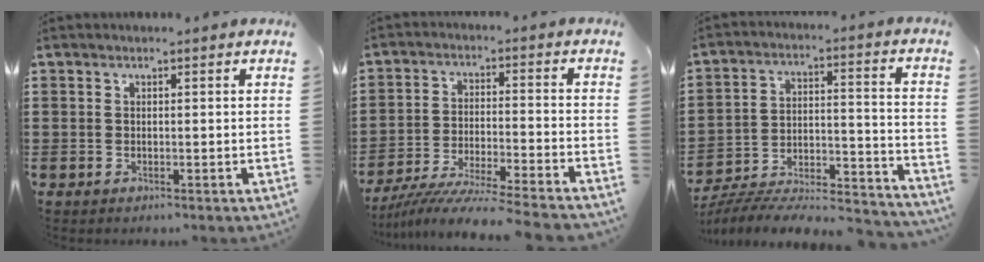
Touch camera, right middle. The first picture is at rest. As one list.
[{"total": 8.0, "force": [-7.7, -0.6, 2.3], "torque": [-0.043, -0.007, -0.152]}, {"total": 6.3, "force": [-6.0, 0.7, 1.6], "torque": [-0.025, 0.001, -0.121]}]